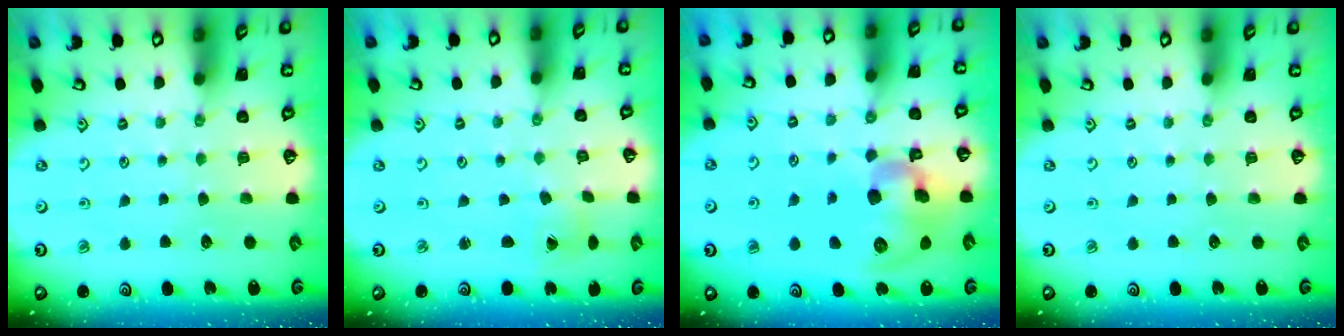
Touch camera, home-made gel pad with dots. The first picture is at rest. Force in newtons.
{"total": 0.0}
{"total": 15.0, "press": 14.8, "slide": 2.4}
{"total": 0.0}